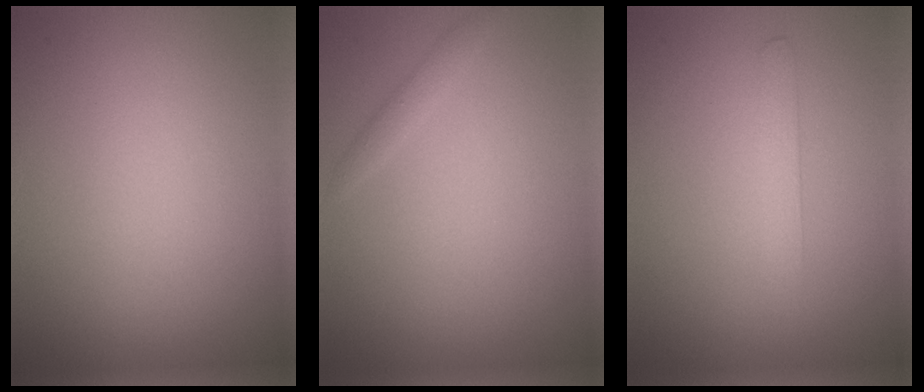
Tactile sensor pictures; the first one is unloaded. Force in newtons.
{"total": 0.9, "press": 0.9, "slide": 0.0}
{"total": 1.4, "press": 1.4, "slide": 0.0}